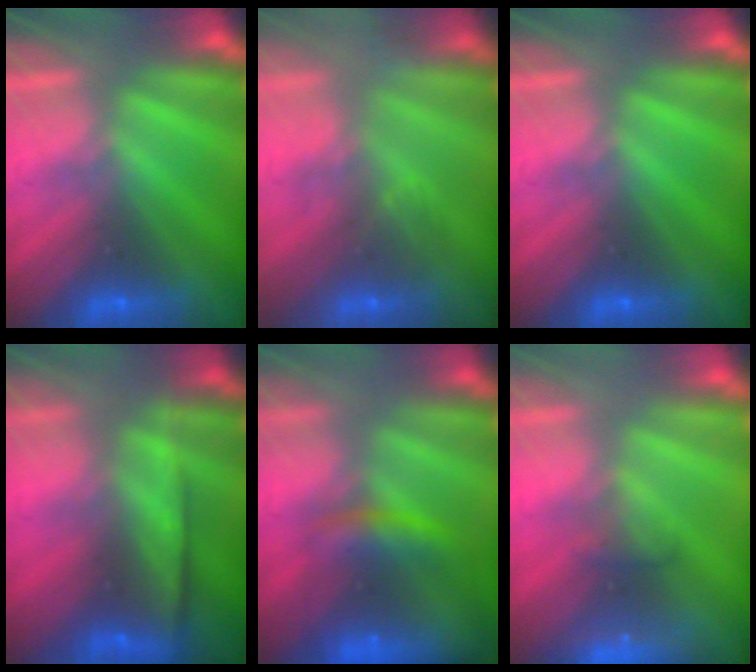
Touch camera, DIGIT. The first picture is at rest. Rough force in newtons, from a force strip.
{"total": 2.8}
{"total": 0.0}
{"total": 7.6}
{"total": 7.4}
{"total": 6.7}